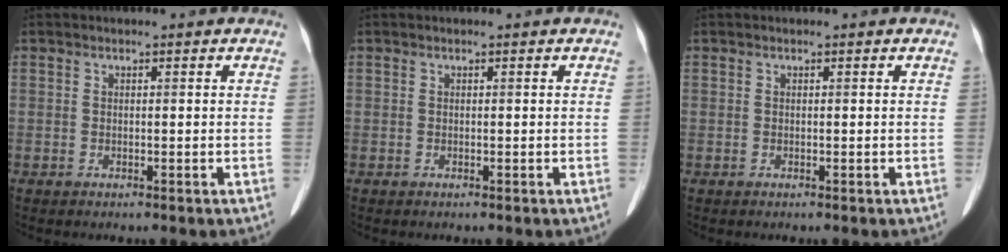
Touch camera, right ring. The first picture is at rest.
{"total": 0.0}
{"total": 0.0}